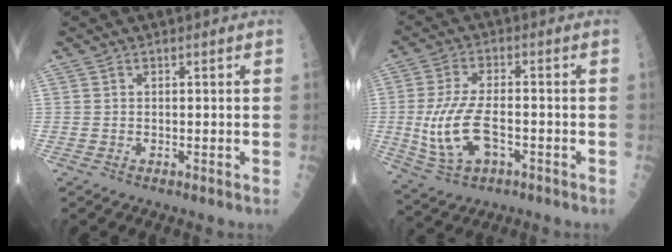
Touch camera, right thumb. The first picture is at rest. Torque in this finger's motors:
{"motor_torque": [1.22, 1.10, 0.93, -0.33, 0.33]}